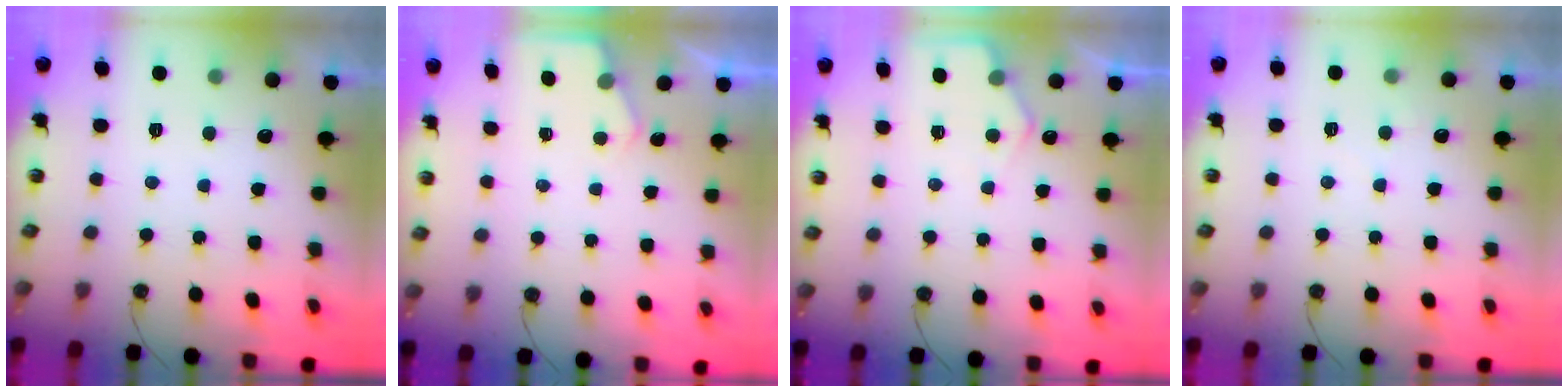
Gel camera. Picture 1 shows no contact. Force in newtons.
{"total": 2.6, "press": 2.6, "slide": 0.4}
{"total": 4.7, "press": 4.6, "slide": 0.5}
{"total": 1.9, "press": 1.9, "slide": 0.3}